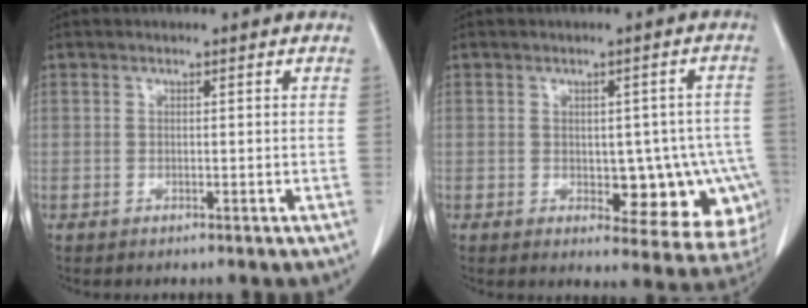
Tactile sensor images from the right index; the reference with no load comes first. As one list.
[{"total": 11.3, "force": [-2.5, 5.8, 9.3], "torque": [-0.081, 0.016, -0.016]}]